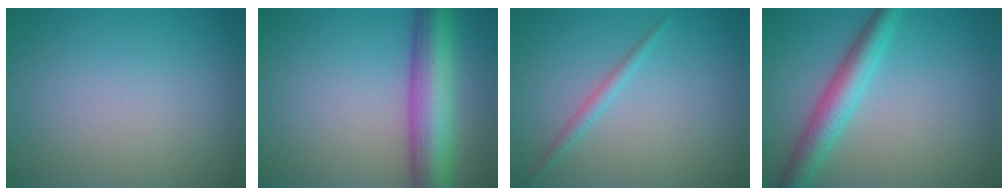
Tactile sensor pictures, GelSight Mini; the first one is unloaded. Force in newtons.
{"total": 8.5, "press": 8.5, "slide": 0.3}
{"total": 1.3, "press": 1.3, "slide": 0.1}
{"total": 5.0, "press": 5.0, "slide": 0.3}